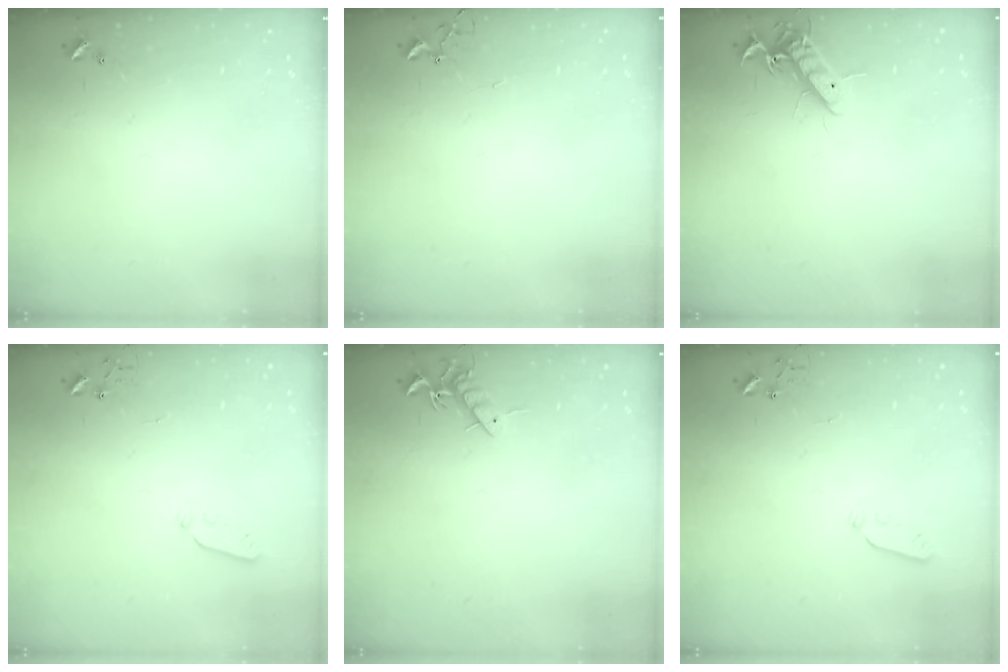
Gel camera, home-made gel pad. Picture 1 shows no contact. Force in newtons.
{"total": 5.1, "press": 5.1, "slide": 0.3}
{"total": 10.7, "press": 10.5, "slide": 1.7}
{"total": 3.5, "press": 3.3, "slide": 1.0}
{"total": 7.6, "press": 7.5, "slide": 0.8}
{"total": 3.5, "press": 3.3, "slide": 1.0}